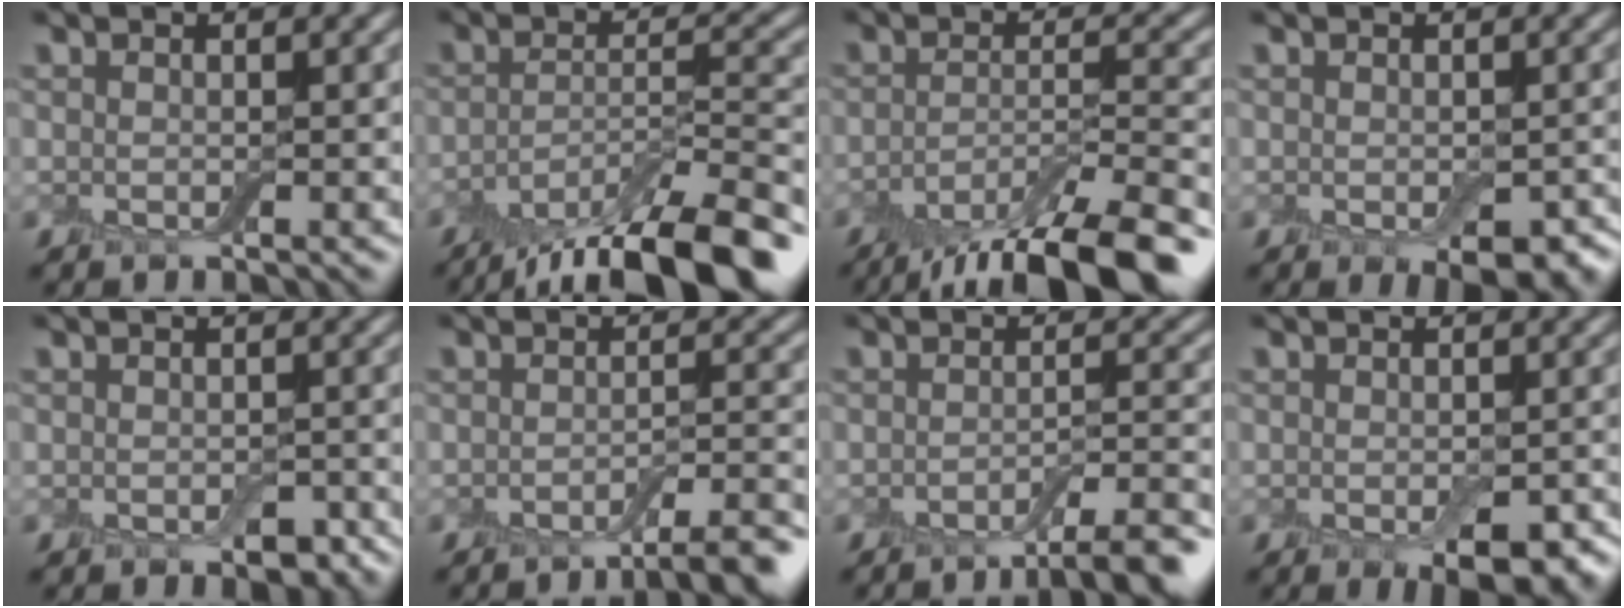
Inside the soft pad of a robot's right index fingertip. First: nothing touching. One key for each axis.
{"total": 11.1, "fx": -7.7, "fy": 3.3, "fz": 7.2, "tx": -0.114, "ty": -0.006, "tz": -0.126}
{"total": 10.1, "fx": -7.0, "fy": 2.7, "fz": 6.8, "tx": -0.098, "ty": -0.002, "tz": -0.115}
{"total": 3.5, "fx": -1.4, "fy": 1.7, "fz": 2.8, "tx": -0.037, "ty": -0.012, "tz": -0.012}
{"total": 1.6, "fx": -0.6, "fy": 1.0, "fz": 1.1, "tx": -0.014, "ty": -0.002, "tz": -0.007}
{"total": 4.8, "fx": -3.2, "fy": 1.1, "fz": 3.4, "tx": -0.042, "ty": 0.004, "tz": -0.048}
{"total": 5.4, "fx": -3.5, "fy": 1.3, "fz": 3.8, "tx": -0.048, "ty": 0.003, "tz": -0.052}
{"total": 3.9, "fx": -1.7, "fy": 1.6, "fz": 3.2, "tx": -0.045, "ty": -0.007, "tz": -0.020}